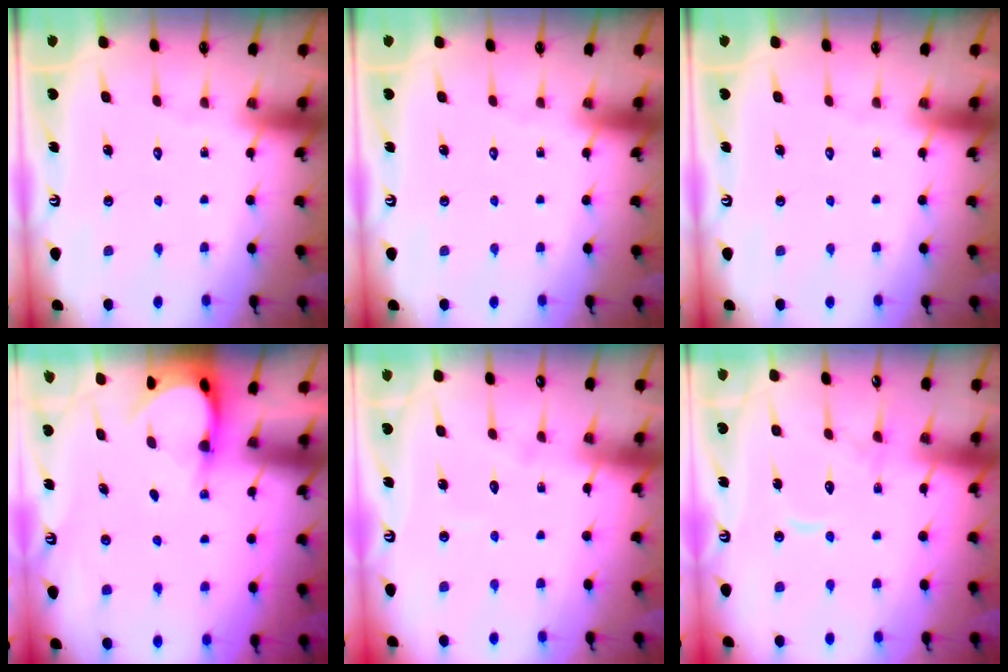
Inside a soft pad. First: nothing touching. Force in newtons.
{"total": 0.0}
{"total": 0.0}
{"total": 3.6, "press": 3.6, "slide": 0.3}
{"total": 5.7, "press": 5.7, "slide": 0.6}
{"total": 11.2, "press": 11.2, "slide": 0.9}